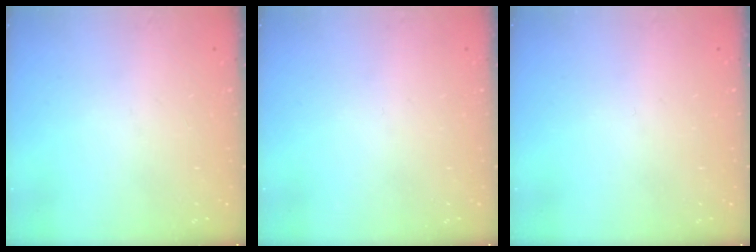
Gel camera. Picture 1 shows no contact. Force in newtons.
{"total": 0.0}
{"total": 0.0}